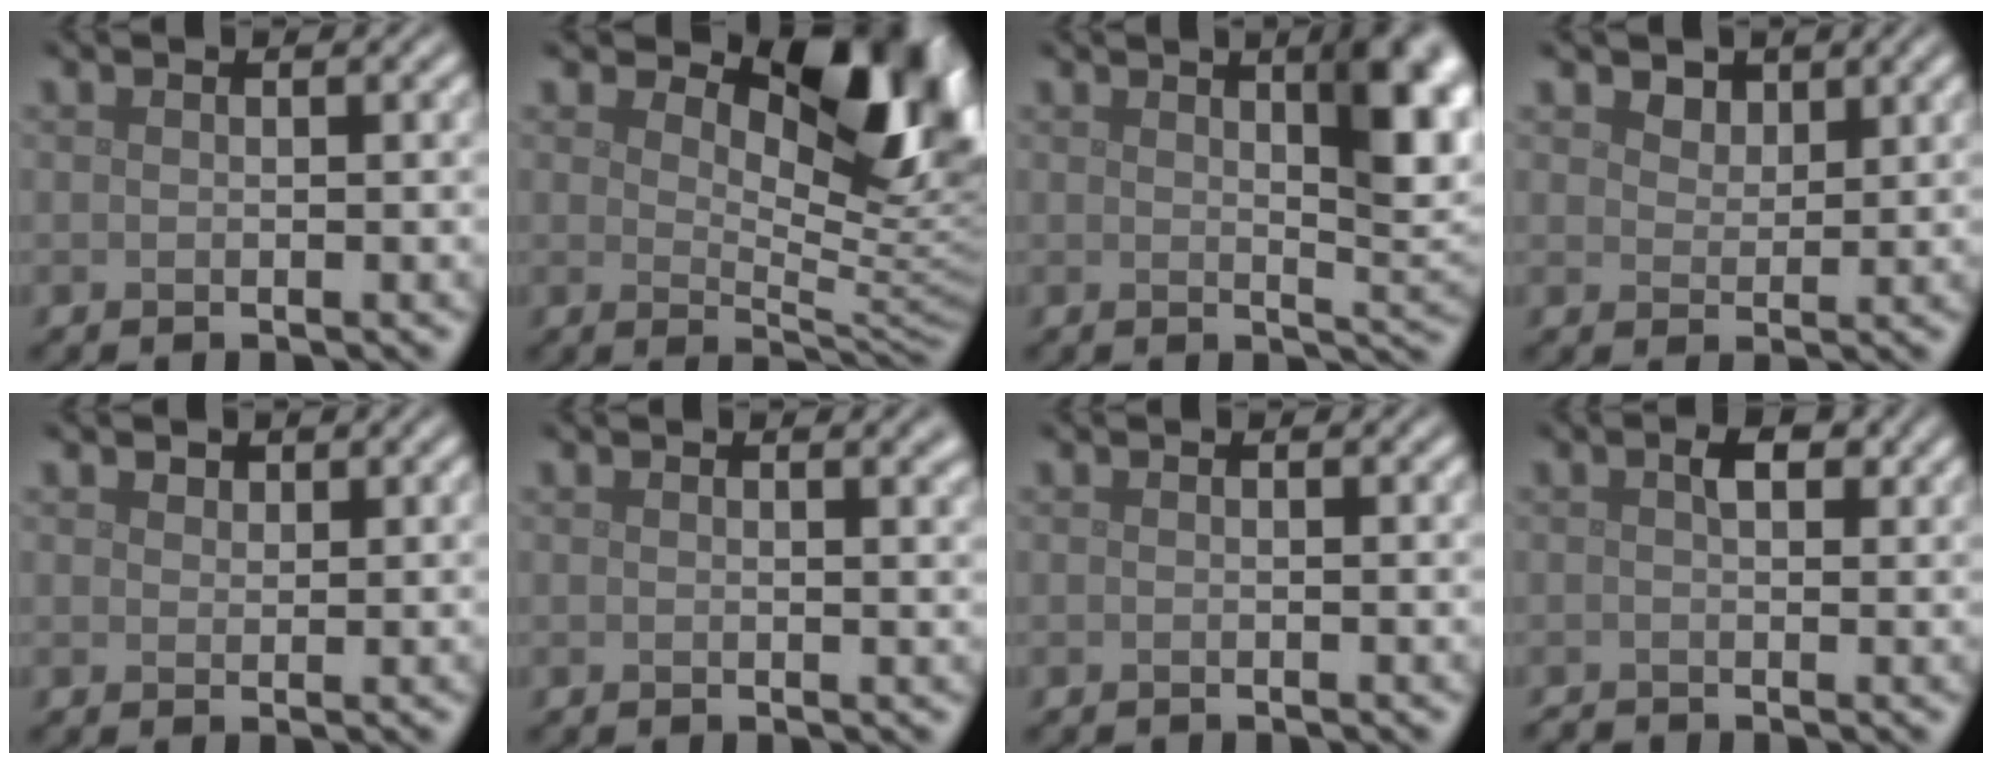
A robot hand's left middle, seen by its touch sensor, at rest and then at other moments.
{"total": 10.6, "force": [5.1, 4.8, 7.9], "torque": [-0.111, -0.004, 0.083]}
{"total": 6.6, "force": [2.4, 2.0, 5.9], "torque": [-0.063, 0.001, 0.038]}
{"total": 1.6, "force": [1.2, 1.0, 0.3], "torque": [-0.017, -0.010, 0.024]}
{"total": 0.8, "force": [0.6, 0.5, 0.1], "torque": [-0.006, -0.001, 0.013]}
{"total": 1.6, "force": [1.0, 0.6, 1.1], "torque": [-0.001, 0.006, 0.012]}
{"total": 0.5, "force": [-0.5, -0.1, -0.1], "torque": [0.002, -0.002, -0.009]}
{"total": 1.6, "force": [-0.1, 0.9, 1.4], "torque": [-0.024, 0.001, -0.003]}